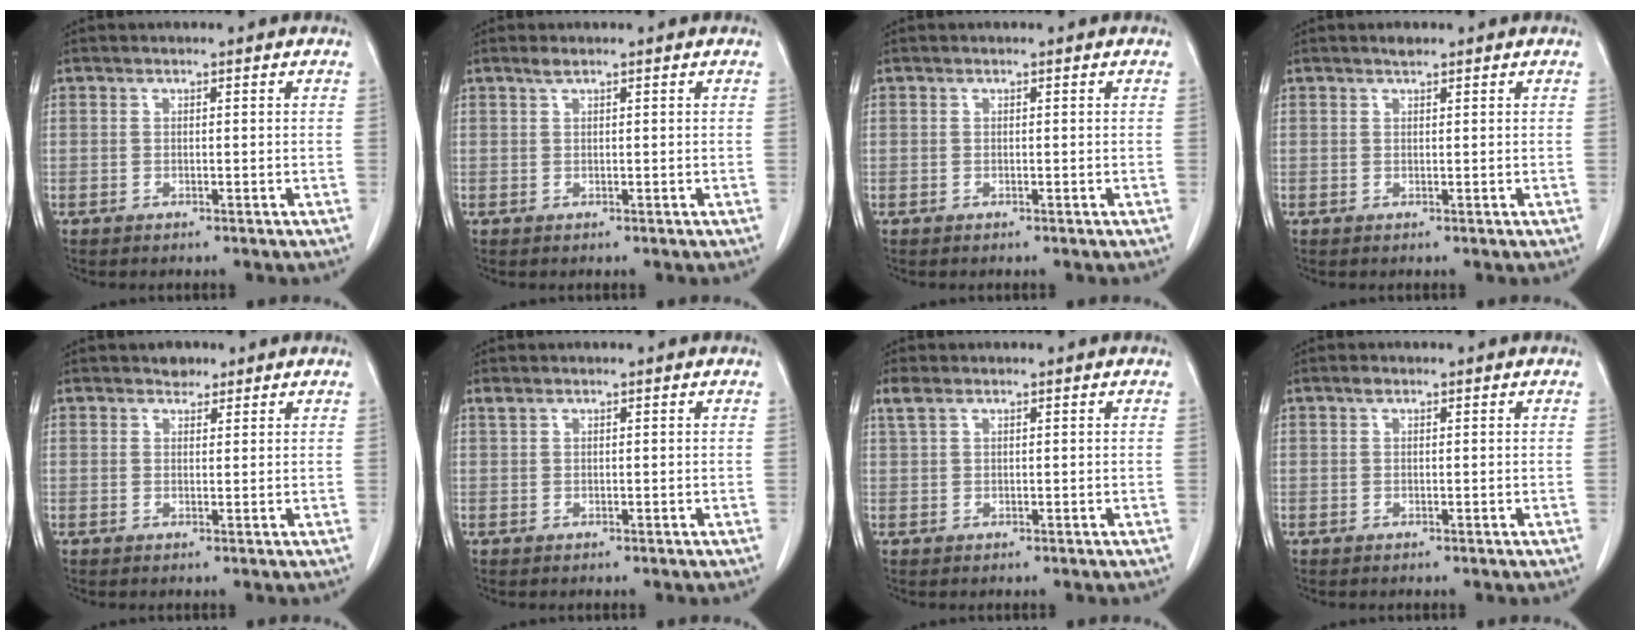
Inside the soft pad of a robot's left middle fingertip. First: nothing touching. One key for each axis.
{"total": 0.9, "fx": 0.7, "fy": -0.1, "fz": 0.5, "tx": -0.016, "ty": 0.002, "tz": 0.016}
{"total": 0.0}
{"total": 1.0, "fx": 0.8, "fy": 0.2, "fz": 0.4, "tx": -0.017, "ty": 0.001, "tz": 0.017}
{"total": 1.7, "fx": 1.4, "fy": 1.0, "fz": 0.2, "tx": -0.004, "ty": 0.000, "tz": 0.020}
{"total": 0.7, "fx": 0.6, "fy": 0.2, "fz": 0.3, "tx": -0.015, "ty": 0.011, "tz": 0.015}
{"total": 1.9, "fx": 1.3, "fy": 0.8, "fz": 1.2, "tx": -0.036, "ty": 0.016, "tz": 0.033}
{"total": 0.6, "fx": 0.4, "fy": 0.3, "fz": 0.3, "tx": -0.008, "ty": 0.003, "tz": 0.007}